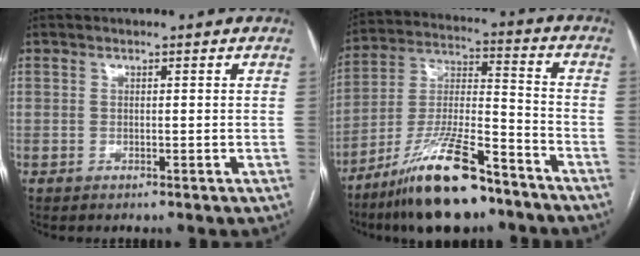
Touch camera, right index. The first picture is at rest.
{"total": 16.6, "force": [-11.8, 3.1, 11.3], "torque": [-0.228, -0.014, -0.210]}